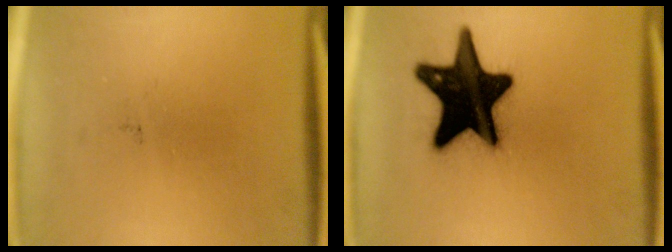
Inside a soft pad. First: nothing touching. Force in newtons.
{"total": 20.2}